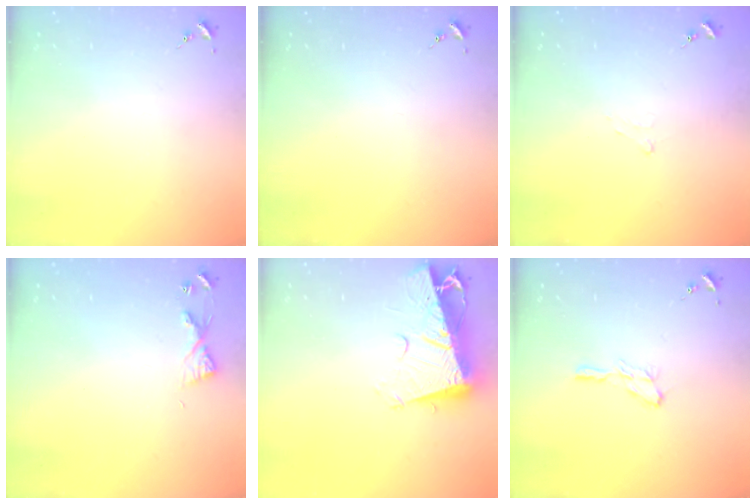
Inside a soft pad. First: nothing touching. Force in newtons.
{"total": 0.0}
{"total": 4.4, "press": 4.3, "slide": 0.6}
{"total": 5.4, "press": 5.4, "slide": 0.5}
{"total": 15.1, "press": 14.9, "slide": 1.8}
{"total": 6.9, "press": 6.8, "slide": 0.7}